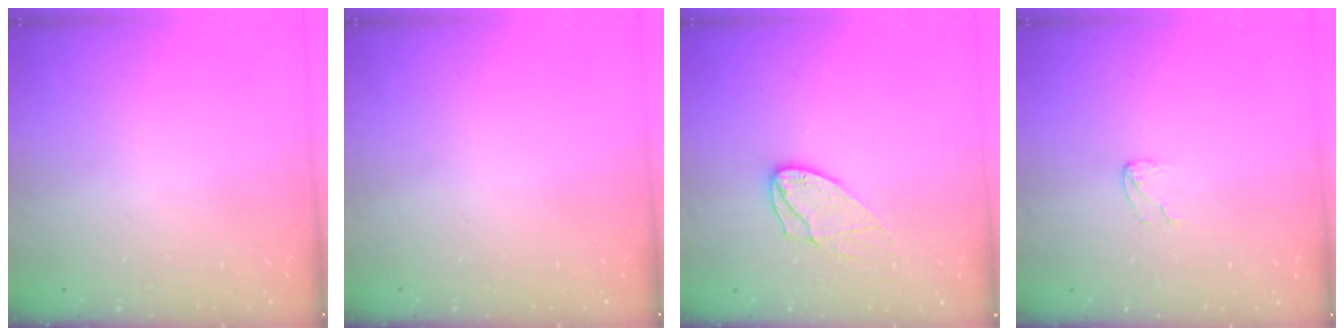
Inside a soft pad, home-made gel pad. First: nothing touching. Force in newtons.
{"total": 0.0}
{"total": 9.0, "press": 9.0, "slide": 0.7}
{"total": 3.6, "press": 3.6, "slide": 0.3}